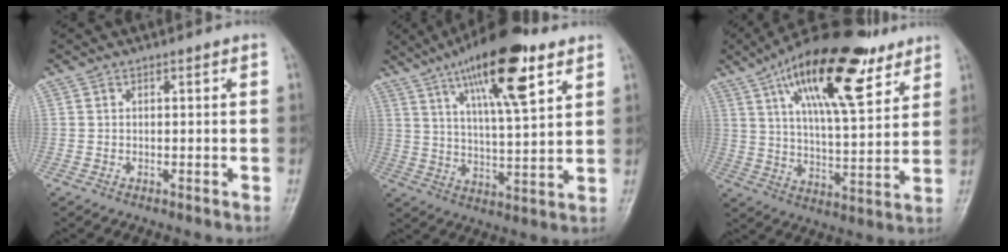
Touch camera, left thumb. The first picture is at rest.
{"total": 17.4, "force": [9.6, 4.5, 13.8], "torque": [-0.212, -0.031, 0.160]}
{"total": 22.3, "force": [12.6, 7.9, 16.7], "torque": [-0.252, -0.038, 0.208]}